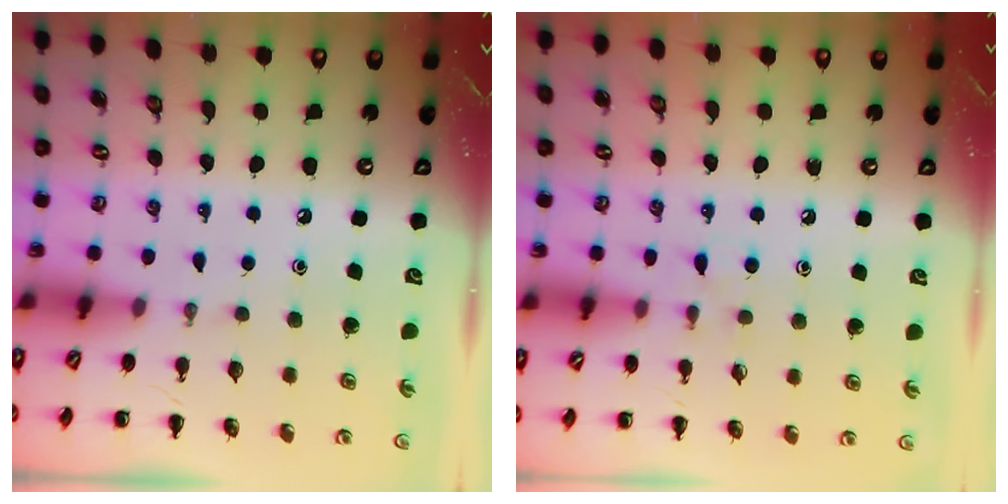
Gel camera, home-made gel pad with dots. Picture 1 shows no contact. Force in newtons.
{"total": 4.8, "press": 4.4, "slide": 2.0}